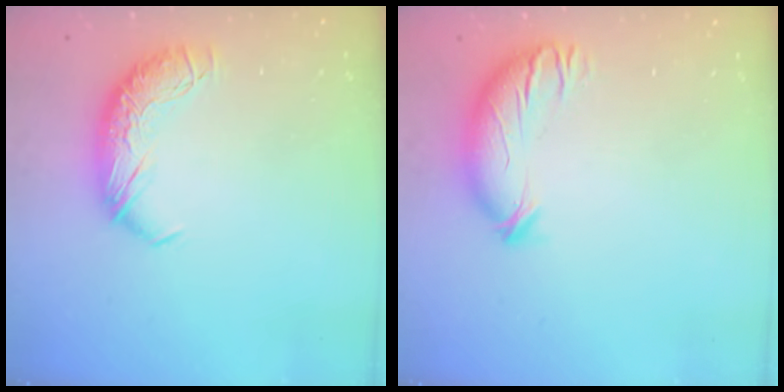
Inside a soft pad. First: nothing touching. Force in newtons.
{"total": 3.7, "press": 2.9, "slide": 2.4}